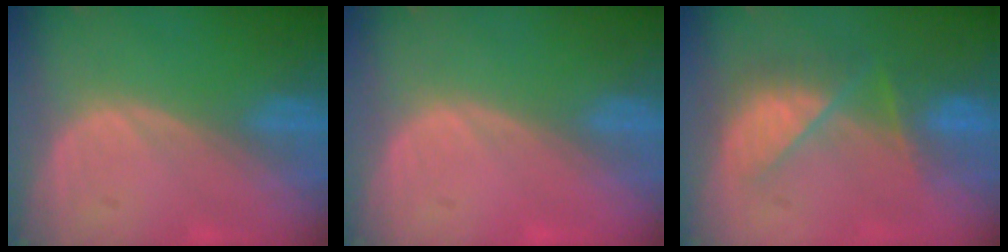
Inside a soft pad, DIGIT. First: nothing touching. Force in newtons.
{"total": 0.6, "press": 0.0, "slide": 0.6}
{"total": 7.2, "press": 7.0, "slide": 1.6}